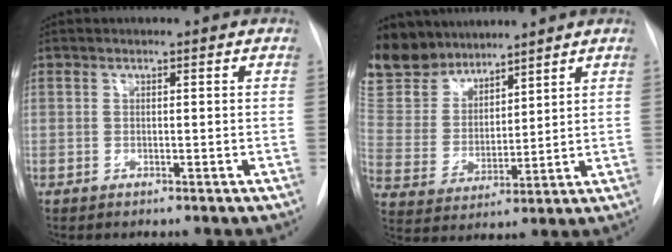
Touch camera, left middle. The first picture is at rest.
{"total": 12.6, "force": [11.2, 5.5, 2.0], "torque": [-0.050, 0.013, 0.232]}